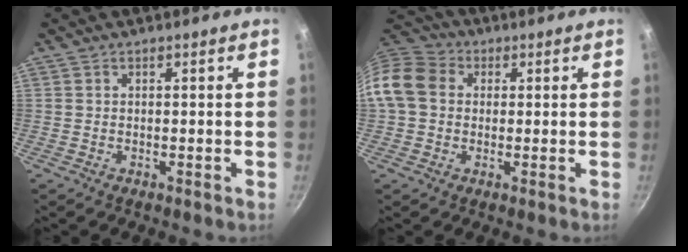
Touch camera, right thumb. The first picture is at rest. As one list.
[{"total": 11.7, "force": [1.0, 9.6, 6.5], "torque": [-0.109, 0.027, -0.001]}]